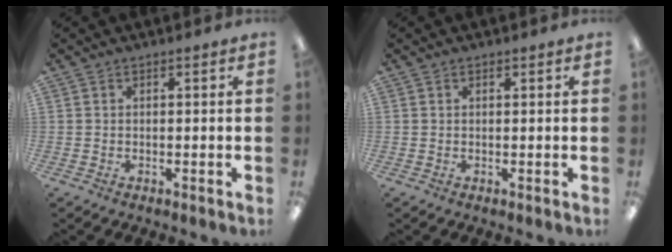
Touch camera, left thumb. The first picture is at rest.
{"total": 0.5, "force": [0.4, 0.2, 0.3], "torque": [-0.008, 0.001, 0.007]}